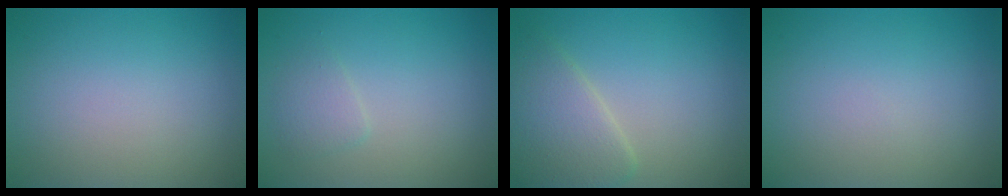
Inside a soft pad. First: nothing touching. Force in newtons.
{"total": 1.3, "press": 1.3, "slide": 0.1}
{"total": 4.2, "press": 4.2, "slide": 0.1}
{"total": 0.0}